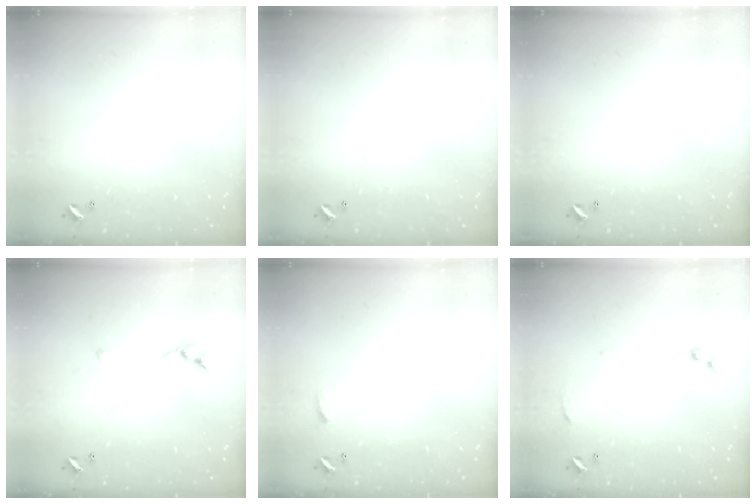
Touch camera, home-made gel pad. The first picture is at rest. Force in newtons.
{"total": 0.0}
{"total": 0.0}
{"total": 4.7, "press": 4.7, "slide": 0.3}
{"total": 4.3, "press": 4.3, "slide": 0.5}
{"total": 5.1, "press": 5.0, "slide": 0.6}